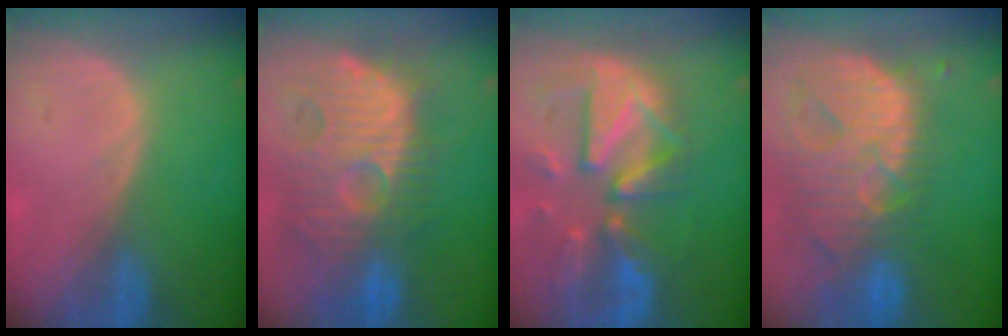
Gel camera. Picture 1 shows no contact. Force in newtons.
{"total": 13.3, "press": 12.4, "slide": 4.9}
{"total": 12.3, "press": 10.6, "slide": 6.1}
{"total": 13.9, "press": 11.7, "slide": 7.4}